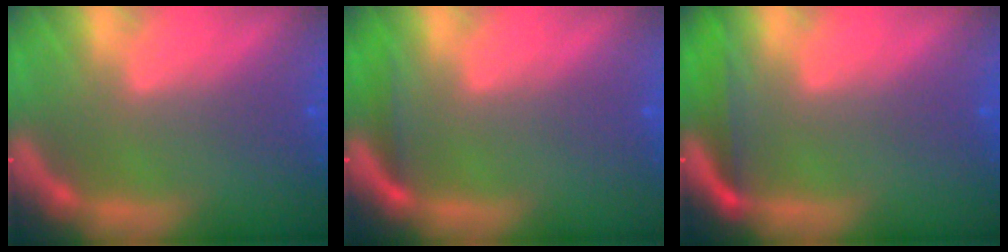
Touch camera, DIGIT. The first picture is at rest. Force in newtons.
{"total": 1.4}
{"total": 3.0}